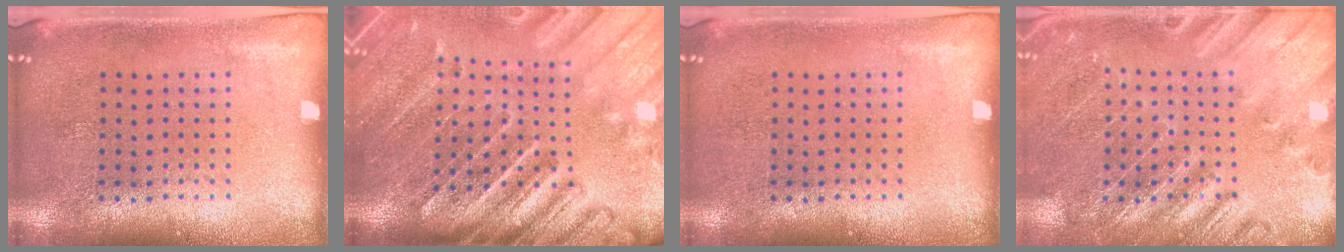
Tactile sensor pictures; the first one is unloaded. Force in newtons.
{"total": 4.0, "press": 3.4, "slide": 2.1}
{"total": 0.0}
{"total": 2.6, "press": 2.6, "slide": 0.2}